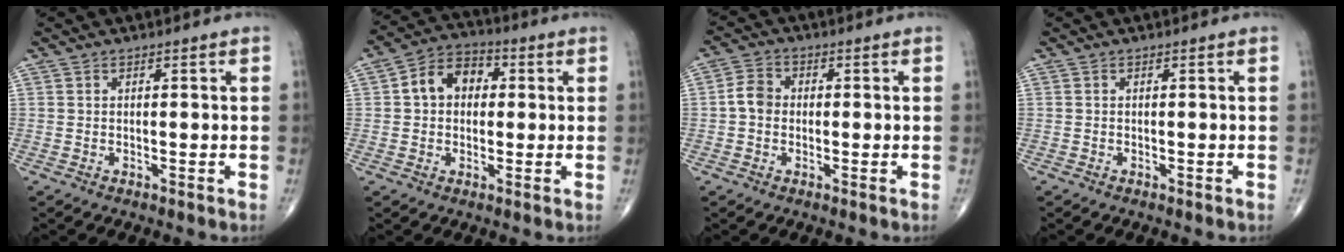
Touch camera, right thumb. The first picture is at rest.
{"total": 8.6, "force": [1.2, 6.5, 5.5], "torque": [-0.071, 0.024, 0.009]}
{"total": 4.2, "force": [-0.4, 3.4, 2.3], "torque": [-0.036, 0.013, -0.014]}
{"total": 0.0}